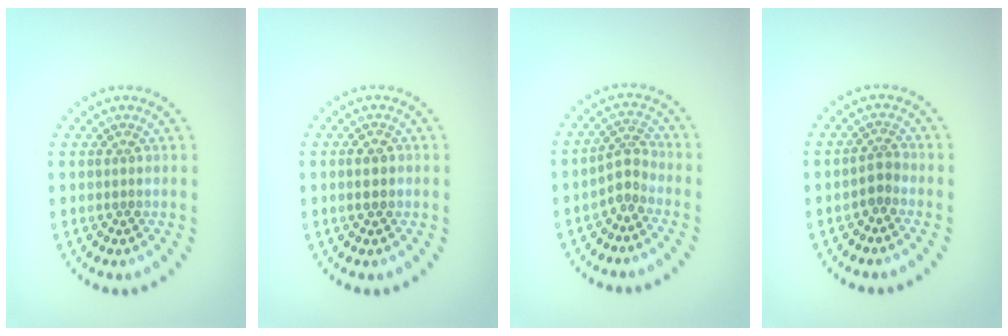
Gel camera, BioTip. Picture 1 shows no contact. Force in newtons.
{"total": 1.4, "press": 1.4, "slide": 0.1}
{"total": 2.2, "press": 1.6, "slide": 1.5}
{"total": 1.5, "press": 1.2, "slide": 0.9}